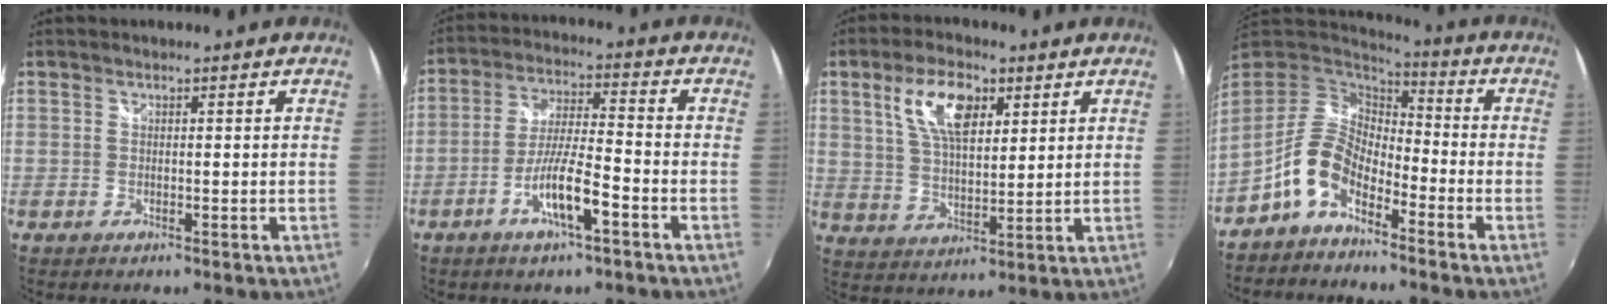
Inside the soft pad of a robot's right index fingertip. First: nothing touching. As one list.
[{"total": 9.1, "force": [-4.7, 1.1, 7.7], "torque": [-0.154, -0.002, -0.087]}, {"total": 10.3, "force": [4.6, 4.7, 7.9], "torque": [-0.154, 0.014, 0.087]}, {"total": 9.9, "force": [-6.0, 5.0, 6.1], "torque": [-0.123, 0.019, -0.124]}]